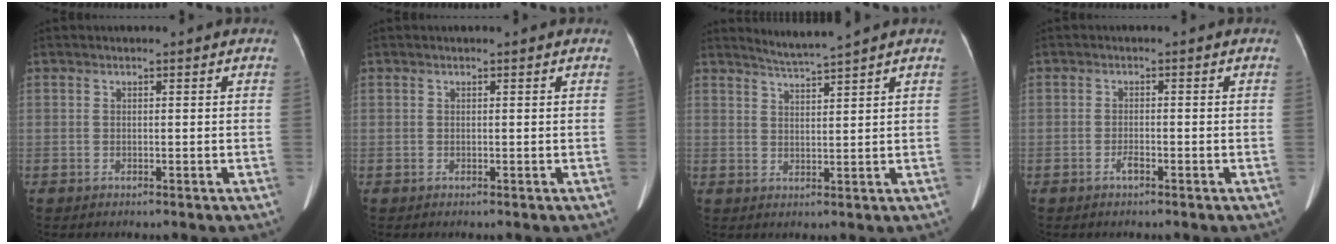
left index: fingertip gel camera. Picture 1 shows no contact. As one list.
[{"total": 0.0}, {"total": 3.4, "force": [3.0, -1.5, 0.4], "torque": [-0.013, -0.008, 0.062]}, {"total": 1.2, "force": [-0.9, 0.2, 0.8], "torque": [-0.019, -0.001, -0.014]}]